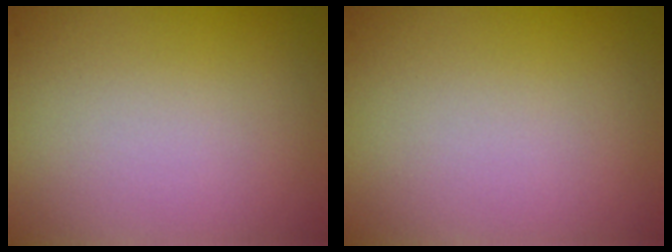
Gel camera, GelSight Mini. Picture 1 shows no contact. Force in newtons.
{"total": 0.0}